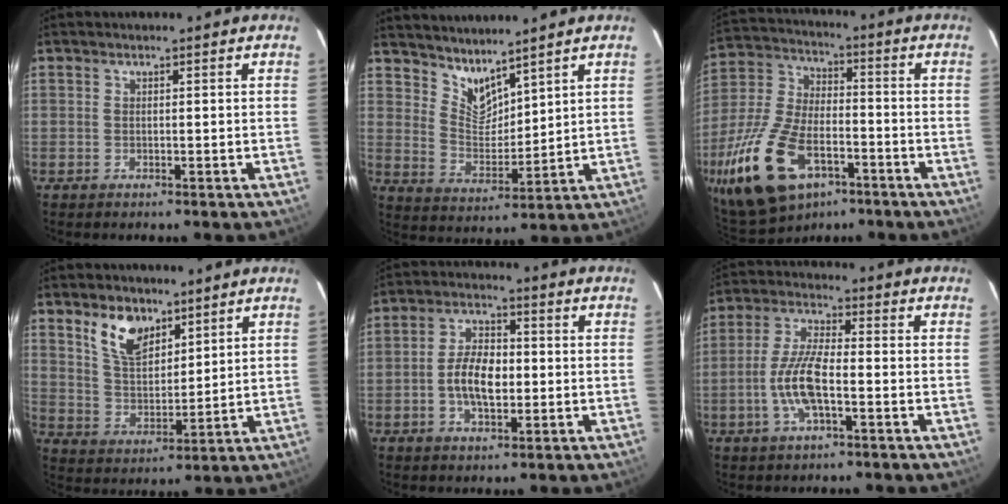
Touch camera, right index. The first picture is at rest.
{"total": 7.3, "force": [6.5, 2.2, 2.5], "torque": [-0.042, -0.008, 0.131]}
{"total": 21.9, "force": [-10.7, 11.9, 15.0], "torque": [-0.339, -0.020, -0.186]}
{"total": 9.4, "force": [6.0, 5.0, 5.3], "torque": [-0.095, 0.009, 0.119]}
{"total": 7.7, "force": [-1.2, 4.1, 6.4], "torque": [-0.125, 0.008, -0.018]}
{"total": 8.9, "force": [-2.9, 2.3, 8.2], "torque": [-0.172, 0.001, -0.058]}